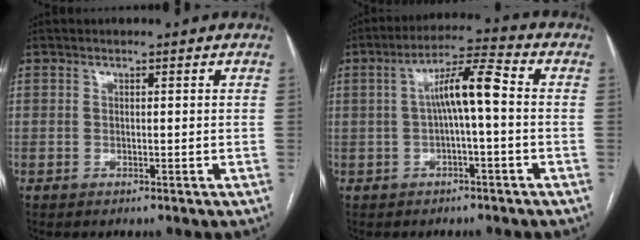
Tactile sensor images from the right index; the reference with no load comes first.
{"total": 7.5, "force": [0.0, 0.8, 7.5], "torque": [-0.132, 0.027, -0.001]}